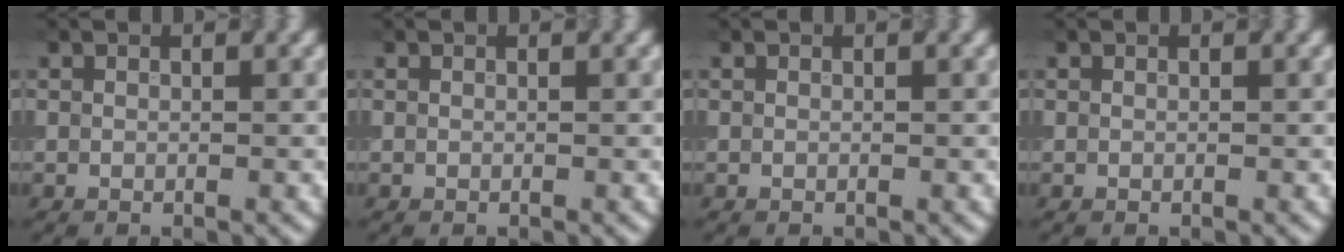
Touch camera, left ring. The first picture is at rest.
{"total": 0.0}
{"total": 0.0}
{"total": 0.0}